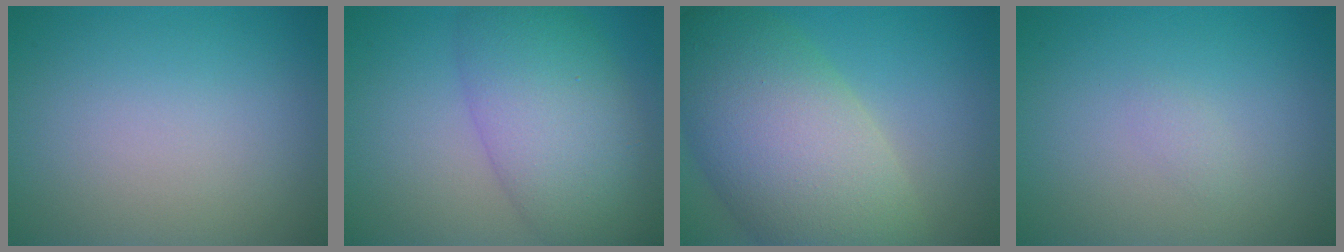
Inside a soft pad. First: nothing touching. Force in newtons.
{"total": 8.1, "press": 8.1, "slide": 0.2}
{"total": 11.8, "press": 11.8, "slide": 0.8}
{"total": 0.6, "press": 0.6, "slide": 0.0}